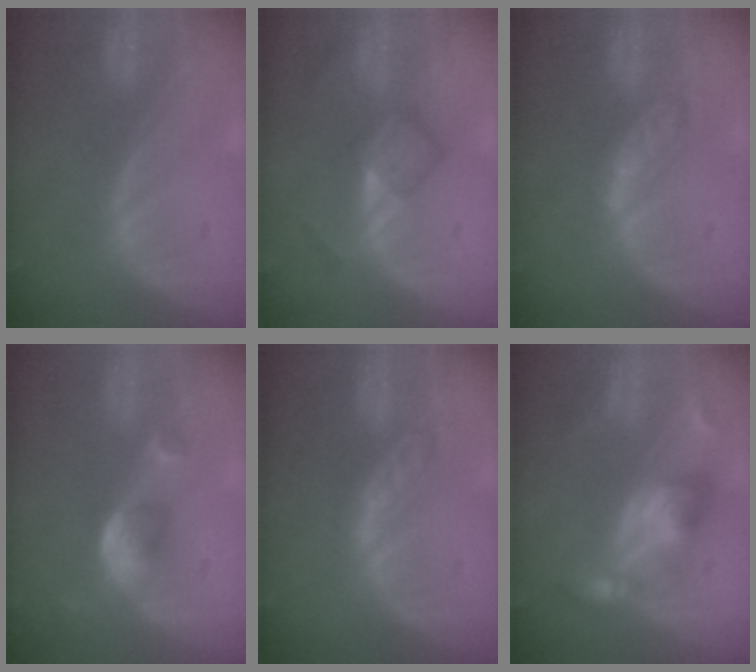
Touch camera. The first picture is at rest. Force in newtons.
{"total": 5.4, "press": 4.7, "slide": 2.7}
{"total": 4.7, "press": 4.5, "slide": 1.5}
{"total": 5.2, "press": 4.7, "slide": 2.2}
{"total": 4.6, "press": 4.5, "slide": 1.0}
{"total": 6.0, "press": 6.0, "slide": 0.8}